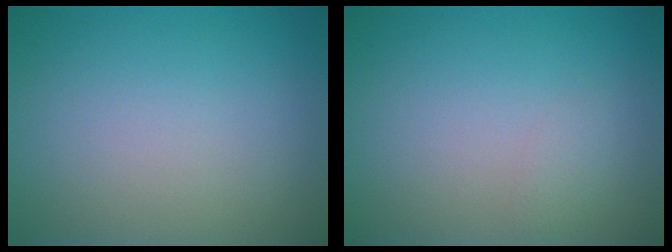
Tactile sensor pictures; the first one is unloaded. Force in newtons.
{"total": 0.8, "press": 0.8, "slide": 0.0}